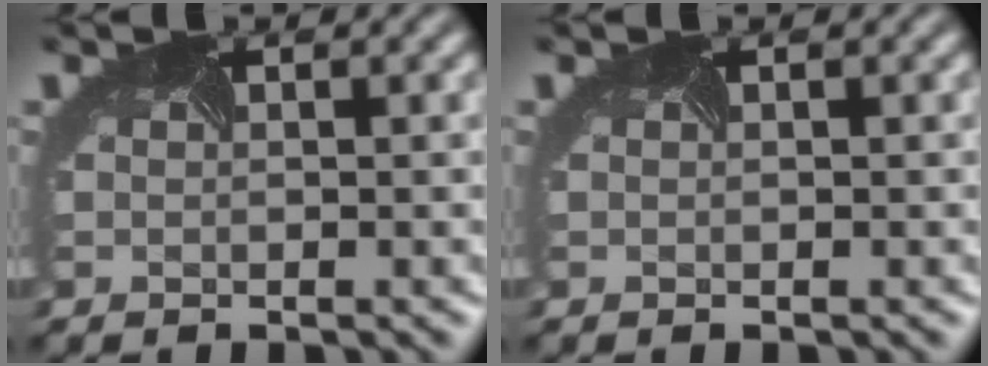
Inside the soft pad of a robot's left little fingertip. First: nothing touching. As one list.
[{"total": 0.0}]